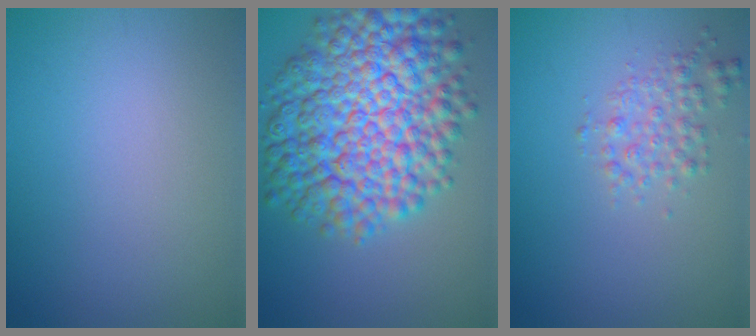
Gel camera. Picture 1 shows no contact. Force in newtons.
{"total": 12.3, "press": 12.3, "slide": 0.3}
{"total": 2.2, "press": 2.2, "slide": 0.0}